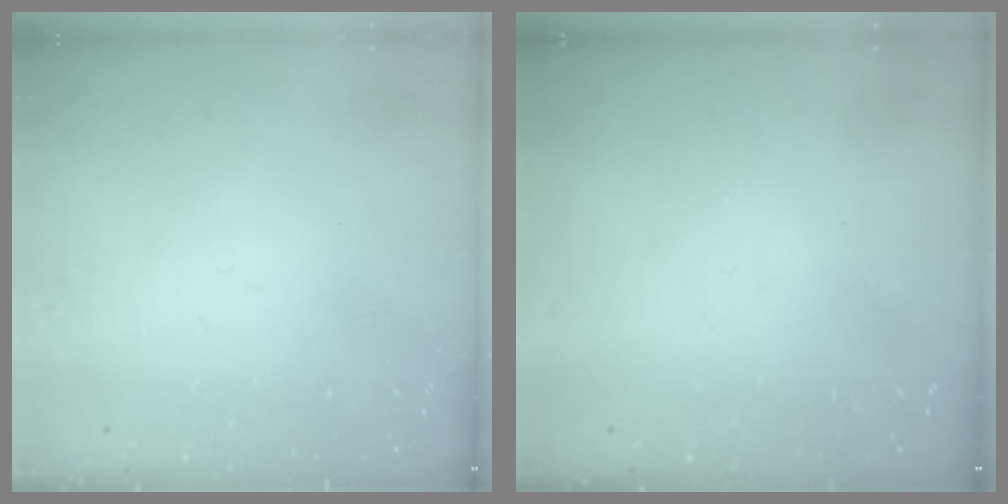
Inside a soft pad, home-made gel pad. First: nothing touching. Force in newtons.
{"total": 0.0}